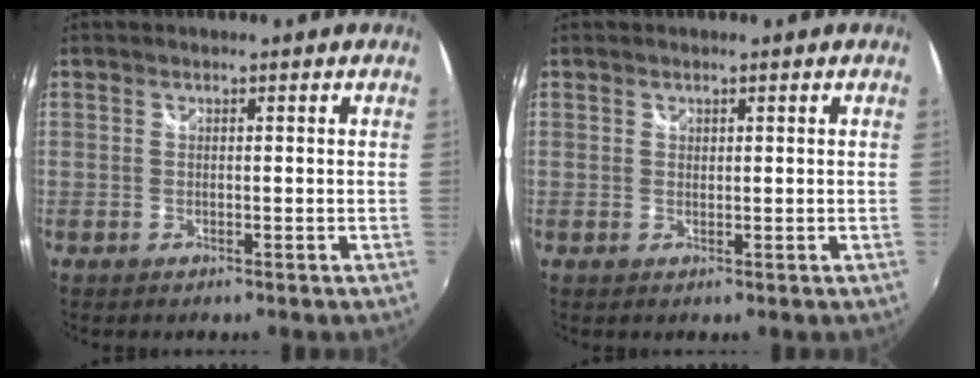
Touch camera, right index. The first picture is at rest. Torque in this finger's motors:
{"motor_torque": [-0.11, 0.02, -0.03, 0.00]}